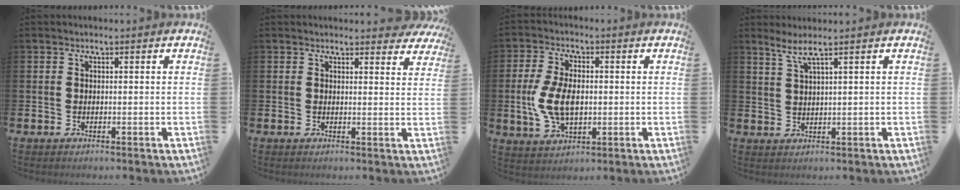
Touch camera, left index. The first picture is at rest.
{"total": 2.2, "force": [2.1, 0.6, 0.0], "torque": [0.010, -0.012, 0.036]}
{"total": 7.8, "force": [-0.3, 4.6, 6.3], "torque": [-0.136, 0.004, -0.010]}
{"total": 2.6, "force": [1.8, 0.0, 1.8], "torque": [-0.039, 0.001, 0.032]}